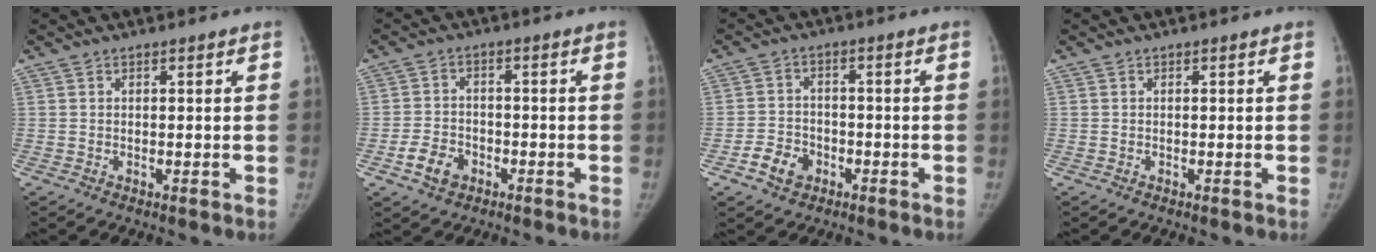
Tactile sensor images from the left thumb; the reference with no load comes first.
{"total": 5.7, "force": [-2.9, 4.2, 2.7], "torque": [-0.040, 0.018, -0.049]}
{"total": 5.8, "force": [-3.0, 4.4, 2.4], "torque": [-0.028, 0.020, -0.050]}
{"total": 0.0}